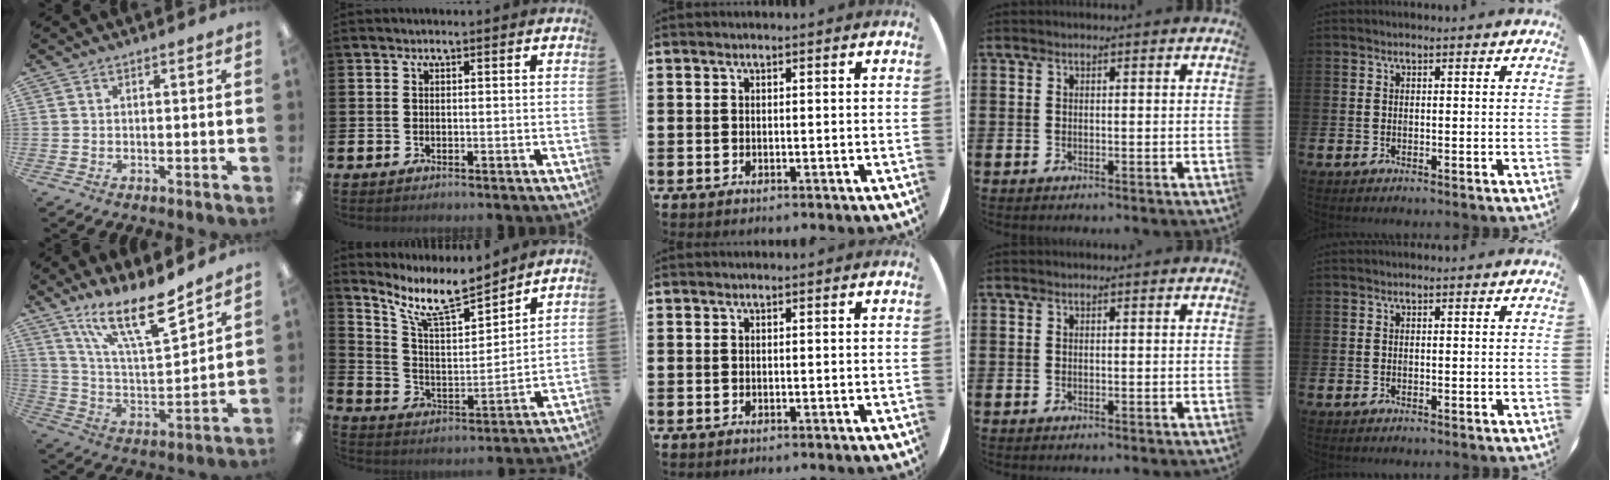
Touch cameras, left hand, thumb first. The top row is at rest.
{"thumb": {"total": 18.8, "force": [13.5, 5.2, 12.1], "torque": [-0.212, -0.078, 0.226]}, "index": {"total": 9.5, "force": [8.3, 2.1, 4.1], "torque": [-0.110, -0.049, 0.148]}}